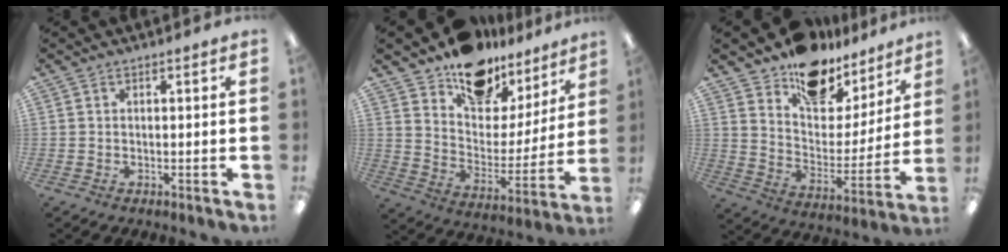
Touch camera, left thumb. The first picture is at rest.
{"total": 14.1, "force": [11.6, 7.3, 3.1], "torque": [-0.048, -0.102, 0.213]}
{"total": 14.8, "force": [11.9, 7.9, 3.9], "torque": [-0.062, -0.097, 0.217]}